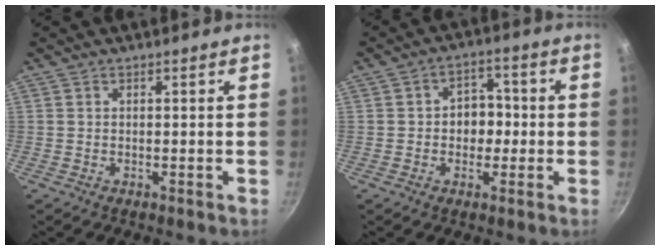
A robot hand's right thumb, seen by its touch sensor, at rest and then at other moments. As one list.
[{"total": 6.5, "force": [-0.5, 5.2, 3.9], "torque": [-0.008, 0.014, -0.011]}]